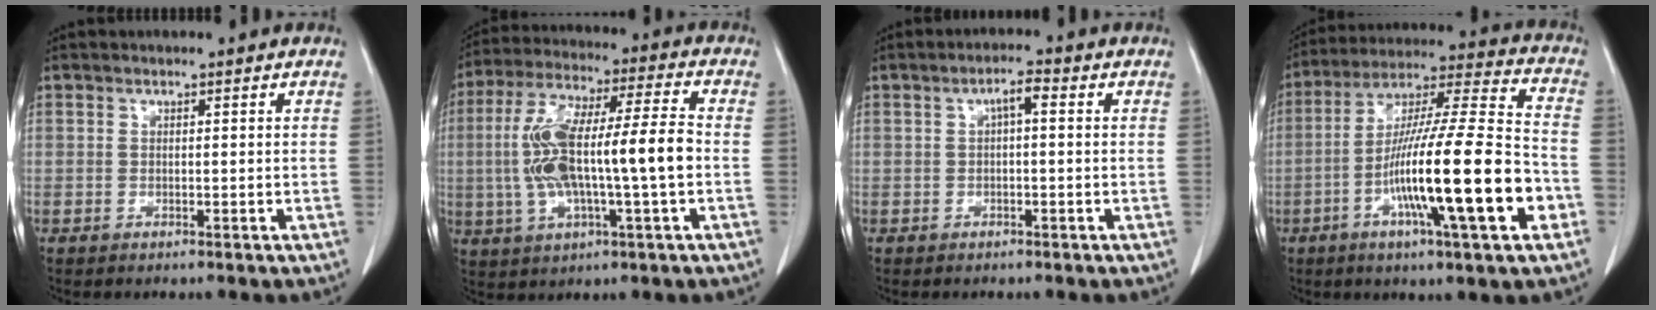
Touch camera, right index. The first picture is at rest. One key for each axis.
{"total": 15.8, "fx": -1.3, "fy": 2.2, "fz": 15.6, "tx": -0.307, "ty": 0.021, "tz": -0.022}
{"total": 2.5, "fx": 0.4, "fy": 0.6, "fz": 2.4, "tx": -0.042, "ty": 0.010, "tz": 0.006}
{"total": 21.7, "fx": -6.7, "fy": 1.0, "fz": 20.6, "tx": -0.344, "ty": -0.013, "tz": -0.117}